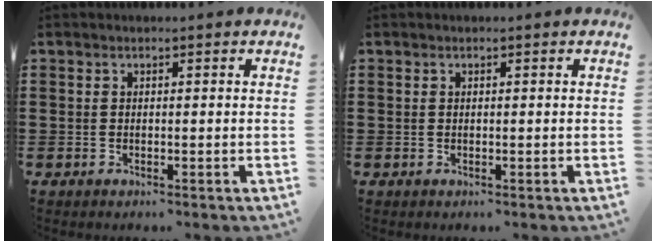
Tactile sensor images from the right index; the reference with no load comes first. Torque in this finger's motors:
{"motor_torque": [-0.10, -0.12, 0.02, 0.01]}